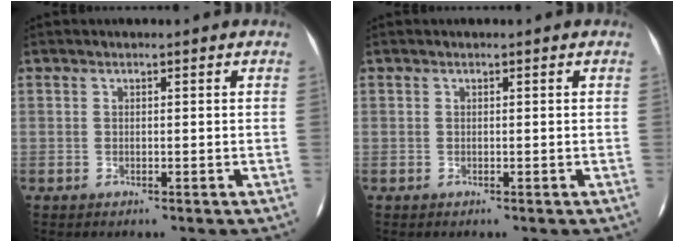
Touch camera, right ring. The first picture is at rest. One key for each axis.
{"total": 0.0}